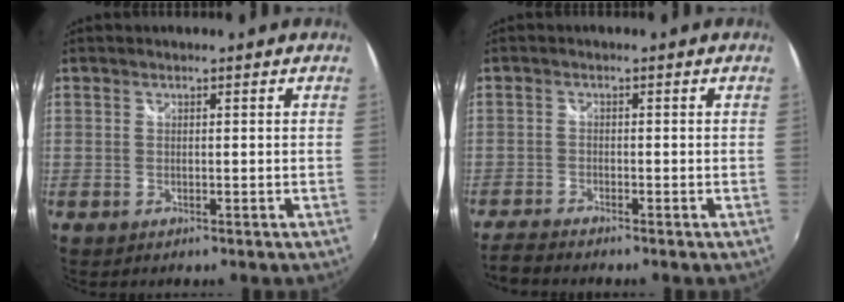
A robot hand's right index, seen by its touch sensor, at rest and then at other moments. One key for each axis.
{"total": 3.5, "fx": -3.3, "fy": 0.2, "fz": 1.0, "tx": -0.031, "ty": -0.016, "tz": -0.066}